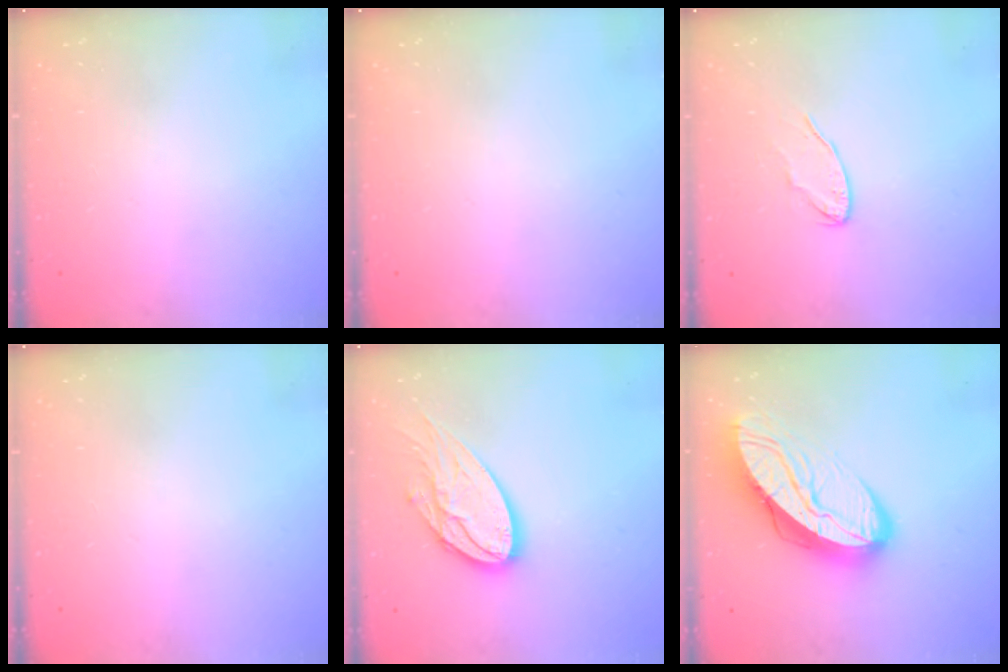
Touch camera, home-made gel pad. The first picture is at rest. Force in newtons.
{"total": 0.0}
{"total": 6.2, "press": 6.1, "slide": 0.4}
{"total": 0.0}
{"total": 15.8, "press": 15.8, "slide": 1.0}
{"total": 15.9, "press": 15.8, "slide": 1.3}